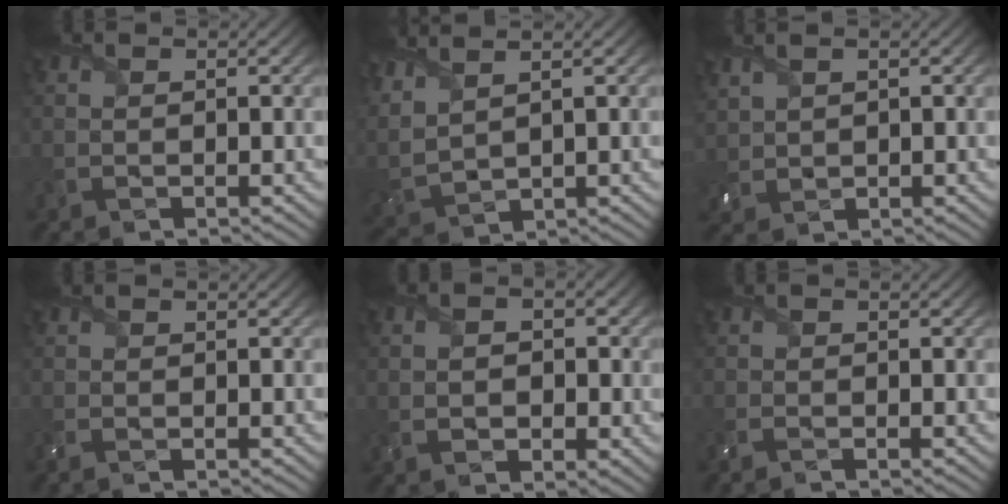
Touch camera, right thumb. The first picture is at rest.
{"total": 6.3, "force": [3.9, 2.7, 4.1], "torque": [-0.143, 0.009, 0.086]}
{"total": 2.7, "force": [1.7, 1.6, 1.3], "torque": [-0.047, 0.004, 0.038]}
{"total": 1.1, "force": [-0.5, 0.6, 0.7], "torque": [-0.020, -0.002, -0.012]}
{"total": 4.1, "force": [-0.3, 3.0, 2.8], "torque": [-0.030, 0.001, -0.017]}
{"total": 1.7, "force": [-1.2, 0.7, 0.9], "torque": [-0.024, -0.005, -0.027]}